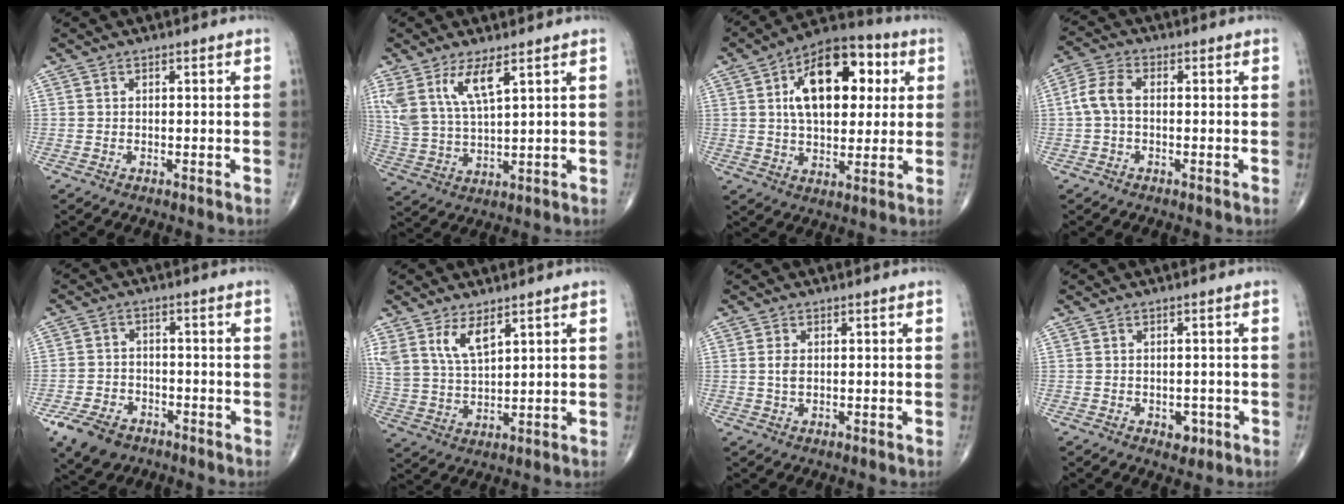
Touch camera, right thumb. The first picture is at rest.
{"total": 9.7, "force": [5.3, 3.0, 7.6], "torque": [-0.163, -0.021, 0.115]}
{"total": 18.6, "force": [4.7, 10.5, 14.6], "torque": [-0.193, 0.012, 0.070]}
{"total": 5.3, "force": [-0.2, 3.2, 4.2], "torque": [-0.093, 0.016, -0.011]}
{"total": 8.2, "force": [-5.1, 5.2, 3.8], "torque": [-0.070, 0.020, -0.086]}
{"total": 7.1, "force": [4.2, 3.0, 4.8], "torque": [-0.089, -0.022, 0.091]}
{"total": 2.0, "force": [0.2, 1.1, 1.6], "torque": [-0.034, -0.002, 0.003]}
{"total": 2.5, "force": [-1.0, 1.8, 1.5], "torque": [-0.006, 0.002, -0.009]}